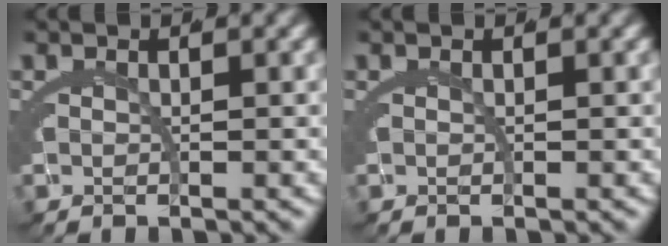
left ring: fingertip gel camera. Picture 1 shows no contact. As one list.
[{"total": 0.0}]